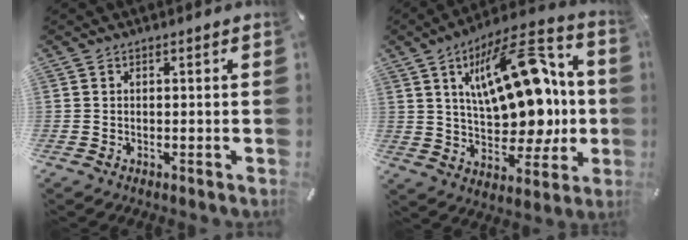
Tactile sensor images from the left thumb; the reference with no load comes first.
{"total": 22.1, "force": [5.5, 12.0, 17.7], "torque": [-0.269, -0.026, 0.090]}